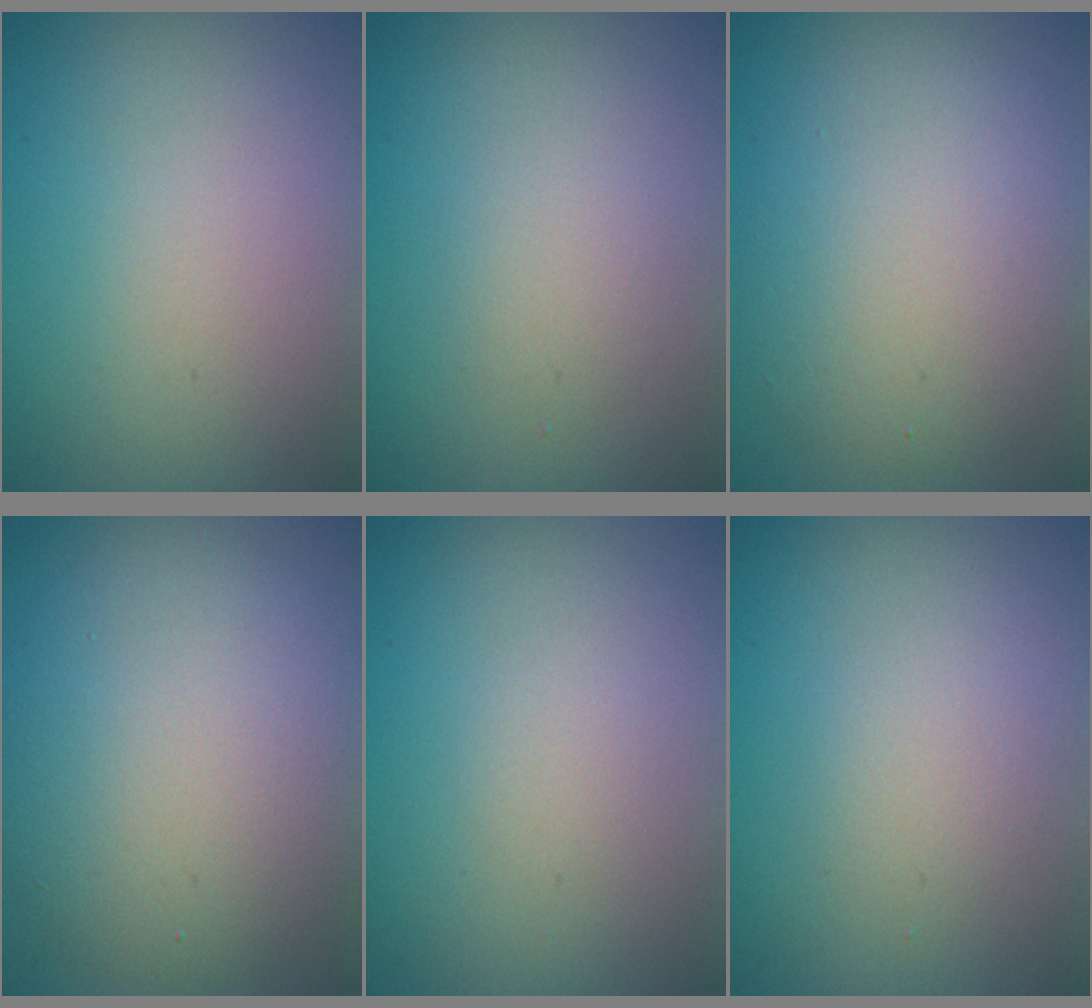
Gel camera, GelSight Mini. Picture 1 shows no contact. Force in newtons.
{"total": 1.4, "press": 1.4, "slide": 0.1}
{"total": 6.1, "press": 6.1, "slide": 0.4}
{"total": 8.4, "press": 8.4, "slide": 0.6}
{"total": 0.7, "press": 0.7, "slide": 0.1}
{"total": 1.6, "press": 1.6, "slide": 0.1}